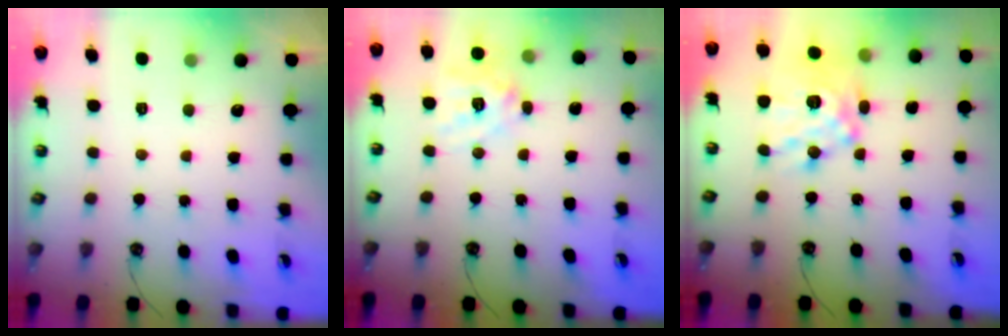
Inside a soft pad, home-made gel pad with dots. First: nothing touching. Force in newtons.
{"total": 13.1, "press": 13.0, "slide": 1.7}
{"total": 16.4, "press": 16.3, "slide": 1.8}